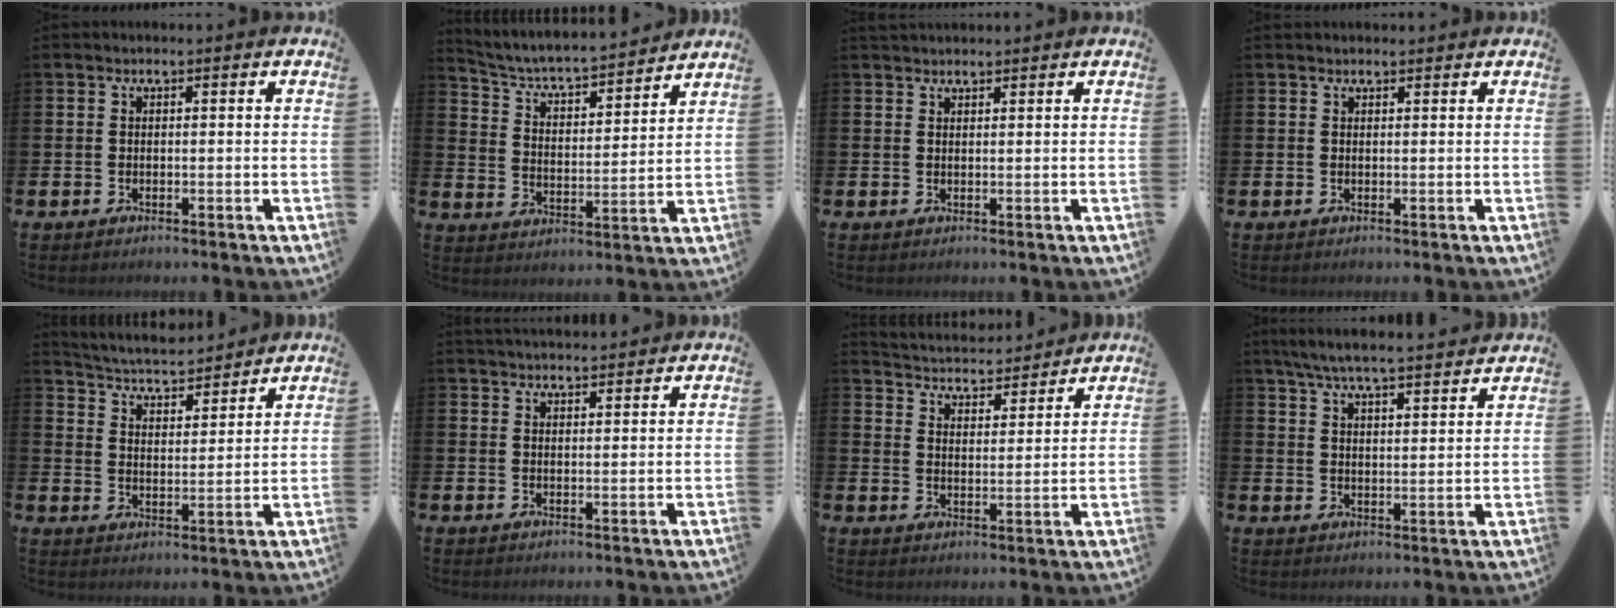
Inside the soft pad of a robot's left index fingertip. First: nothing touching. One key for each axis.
{"total": 5.5, "fx": 5.2, "fy": 1.0, "fz": 1.6, "tx": -0.064, "ty": -0.047, "tz": 0.082}
{"total": 1.5, "fx": 1.5, "fy": 0.4, "fz": 0.1, "tx": 0.004, "ty": -0.003, "tz": 0.026}
{"total": 0.9, "fx": 0.9, "fy": 0.2, "fz": 0.1, "tx": 0.011, "ty": -0.004, "tz": 0.013}
{"total": 4.9, "fx": 4.8, "fy": 0.8, "fz": 0.5, "tx": -0.032, "ty": -0.035, "tz": 0.082}
{"total": 2.6, "fx": 2.6, "fy": 0.2, "fz": 0.1, "tx": -0.002, "ty": -0.015, "tz": 0.047}
{"total": 4.5, "fx": 4.4, "fy": 0.8, "fz": -0.1, "tx": -0.019, "ty": -0.034, "tz": 0.075}
{"total": 6.4, "fx": 6.1, "fy": 0.1, "fz": 1.9, "tx": -0.053, "ty": -0.035, "tz": 0.107}